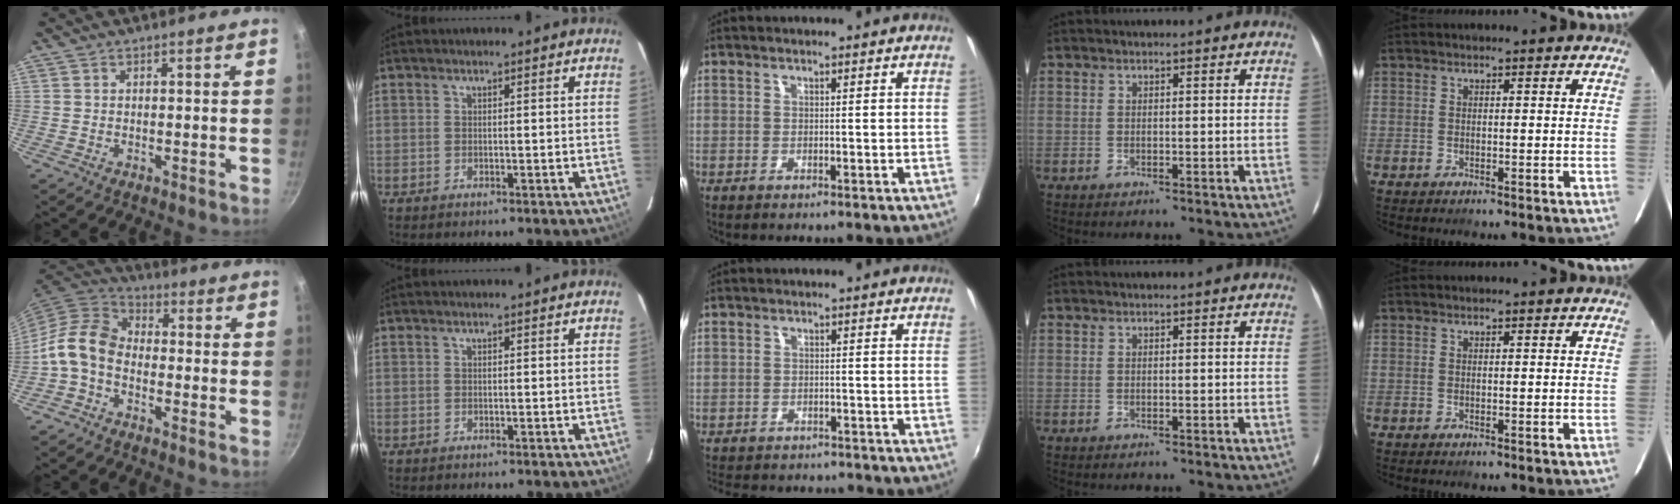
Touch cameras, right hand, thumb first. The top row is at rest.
{"thumb": {"total": 9.6, "force": [-2.7, 6.6, 6.3], "torque": [-0.112, 0.042, -0.073]}, "middle": {"total": 7.6, "force": [-6.5, 3.3, 2.2], "torque": [-0.060, 0.001, -0.097]}}